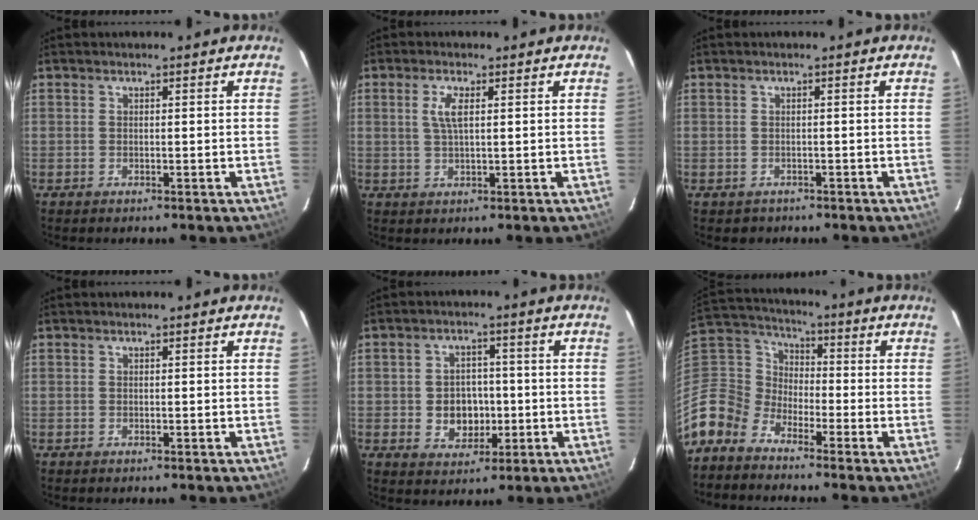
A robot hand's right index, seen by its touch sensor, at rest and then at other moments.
{"total": 3.4, "force": [1.1, 1.0, 3.1], "torque": [-0.063, 0.002, 0.022]}
{"total": 1.6, "force": [-0.8, 1.3, 0.0], "torque": [-0.001, 0.003, -0.007]}
{"total": 0.0}
{"total": 6.8, "force": [-1.1, 5.8, 3.3], "torque": [-0.071, 0.009, -0.004]}
{"total": 10.3, "force": [-7.1, 7.2, 2.2], "torque": [-0.081, 0.029, -0.170]}